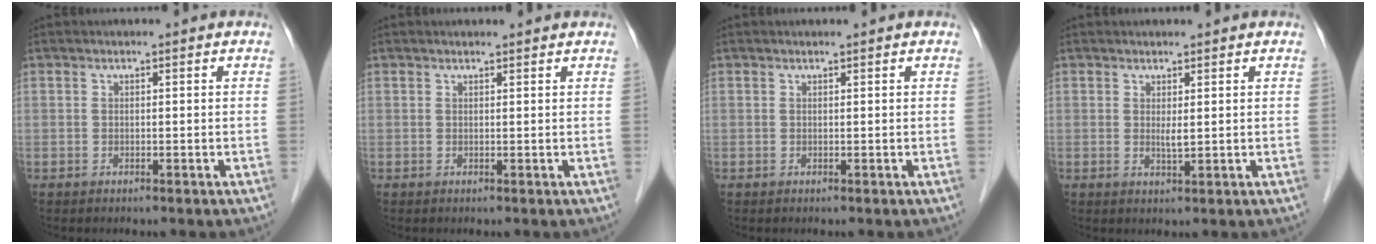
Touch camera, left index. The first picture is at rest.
{"total": 2.1, "force": [2.0, 0.1, 0.5], "torque": [-0.009, 0.010, 0.024]}
{"total": 0.5, "force": [0.5, 0.0, 0.2], "torque": [-0.008, 0.001, 0.008]}
{"total": 1.5, "force": [0.6, 0.2, 1.4], "torque": [-0.030, -0.005, 0.012]}